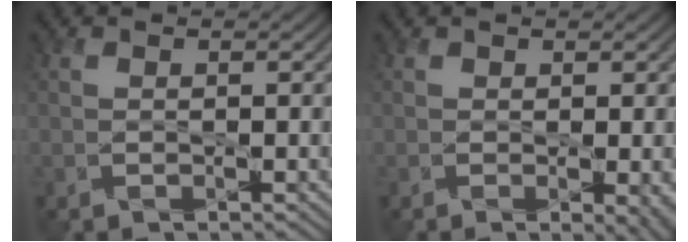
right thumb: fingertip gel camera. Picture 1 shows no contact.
{"total": 2.6, "force": [-0.4, 1.0, 2.3], "torque": [-0.028, -0.005, -0.005]}